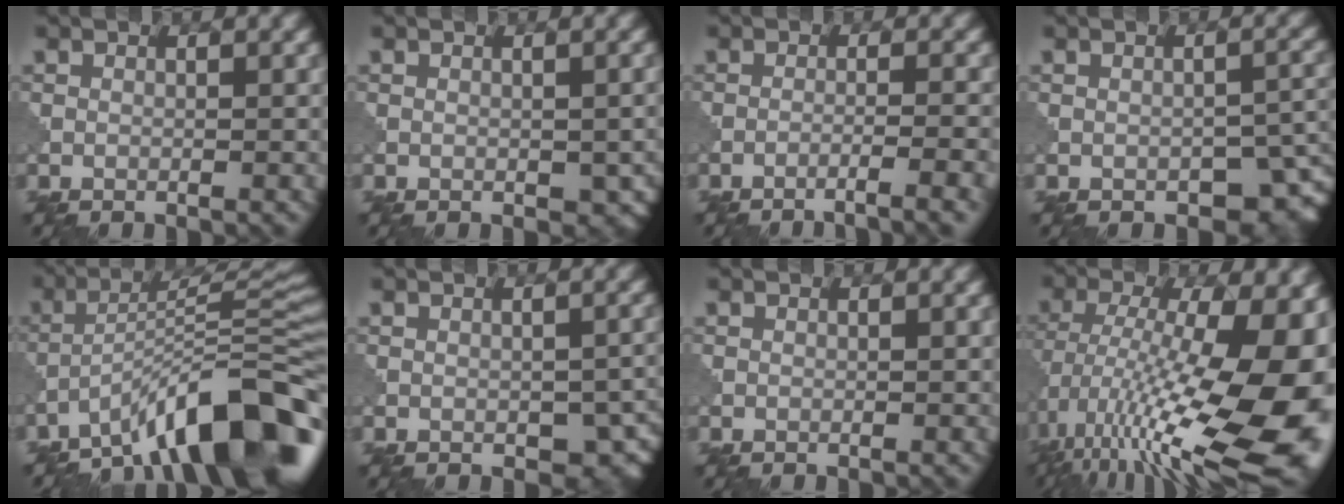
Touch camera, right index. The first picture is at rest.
{"total": 2.5, "force": [-0.4, 1.6, 1.8], "torque": [-0.025, -0.010, 0.003]}
{"total": 4.1, "force": [-2.8, 0.6, 2.9], "torque": [-0.037, 0.015, -0.055]}
{"total": 4.0, "force": [-1.9, 2.3, 2.7], "torque": [-0.024, -0.004, -0.017]}
{"total": 12.4, "force": [-8.3, 2.6, 8.9], "torque": [-0.121, 0.025, -0.142]}
{"total": 4.7, "force": [-1.2, 2.9, 3.5], "torque": [-0.044, -0.017, -0.004]}
{"total": 0.0}
{"total": 18.0, "force": [-3.6, 6.4, 16.4], "torque": [-0.269, 0.008, -0.067]}